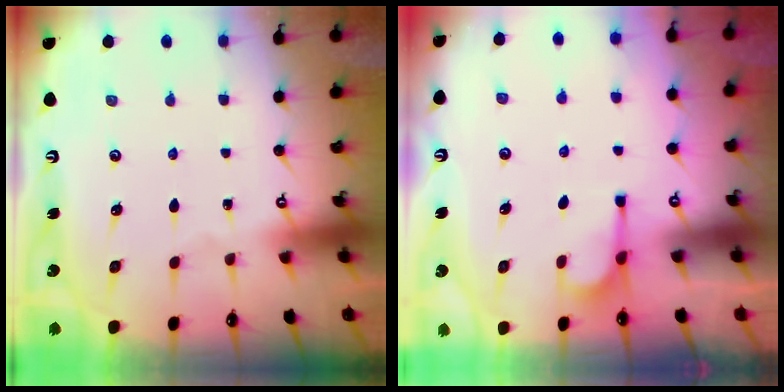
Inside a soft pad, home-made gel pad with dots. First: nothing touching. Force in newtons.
{"total": 2.2, "press": 2.0, "slide": 0.9}